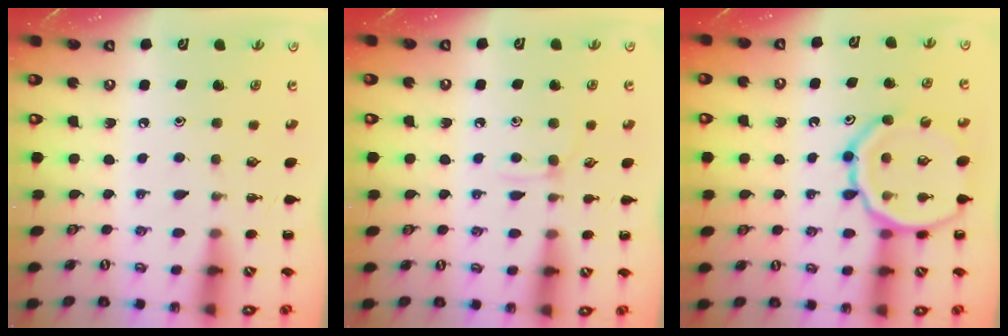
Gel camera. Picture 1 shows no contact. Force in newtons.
{"total": 2.8, "press": 2.7, "slide": 0.9}
{"total": 17.4, "press": 17.2, "slide": 2.7}